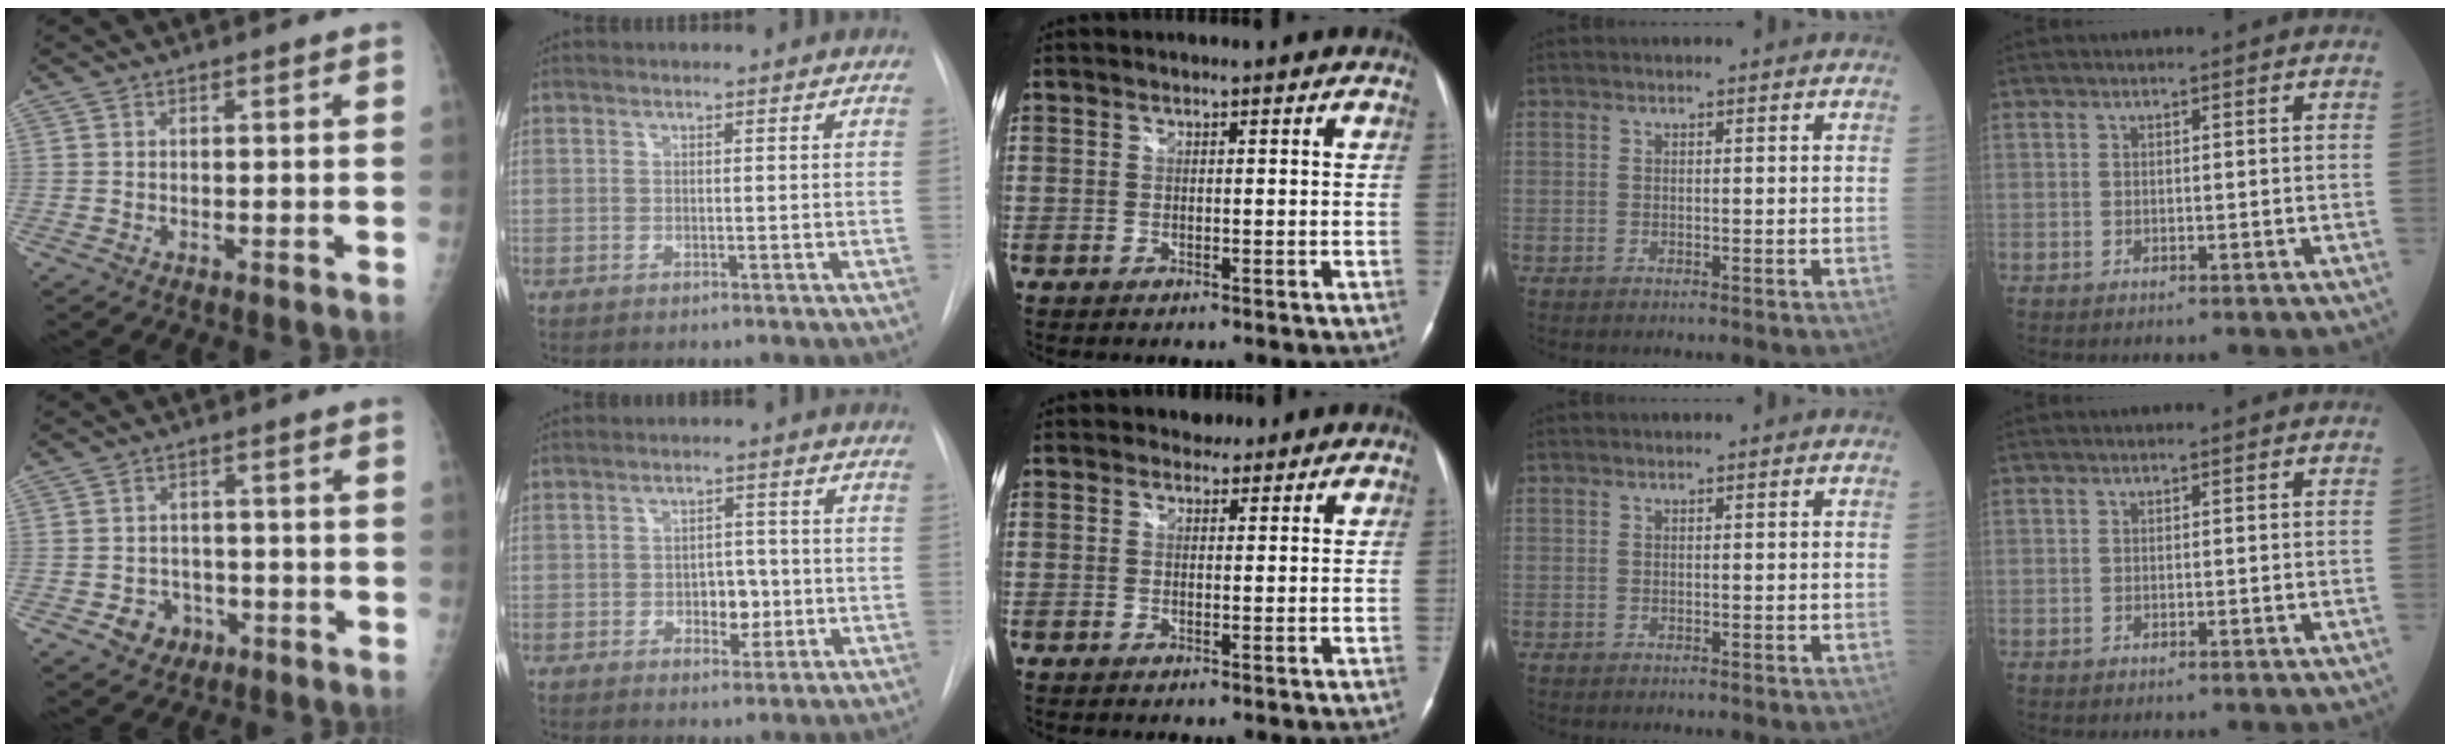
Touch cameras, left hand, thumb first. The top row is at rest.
{"thumb": {"total": 5.0, "force": [-2.3, 4.2, 1.5], "torque": [0.001, 0.017, -0.029]}, "index": {"total": 4.3, "force": [-0.9, 2.7, 3.2], "torque": [-0.035, 0.005, -0.007]}, "middle": {"total": 1.9, "force": [1.5, 1.1, -0.1], "torque": [0.004, 0.005, 0.019]}}